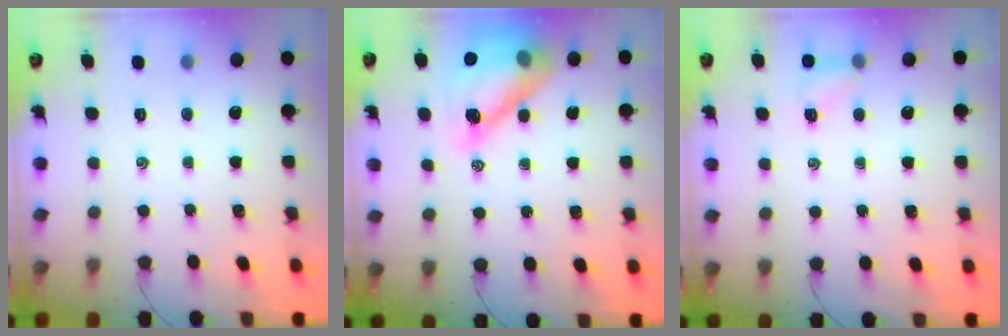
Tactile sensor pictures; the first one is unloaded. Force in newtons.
{"total": 17.9, "press": 17.2, "slide": 5.1}
{"total": 4.8, "press": 4.5, "slide": 1.5}